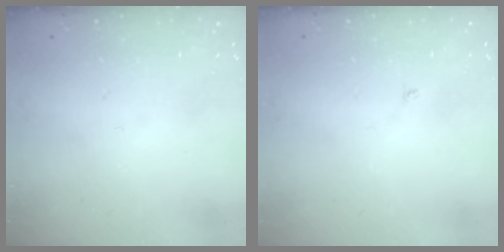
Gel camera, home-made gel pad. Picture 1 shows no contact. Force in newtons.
{"total": 1.9, "press": 1.9, "slide": 0.2}